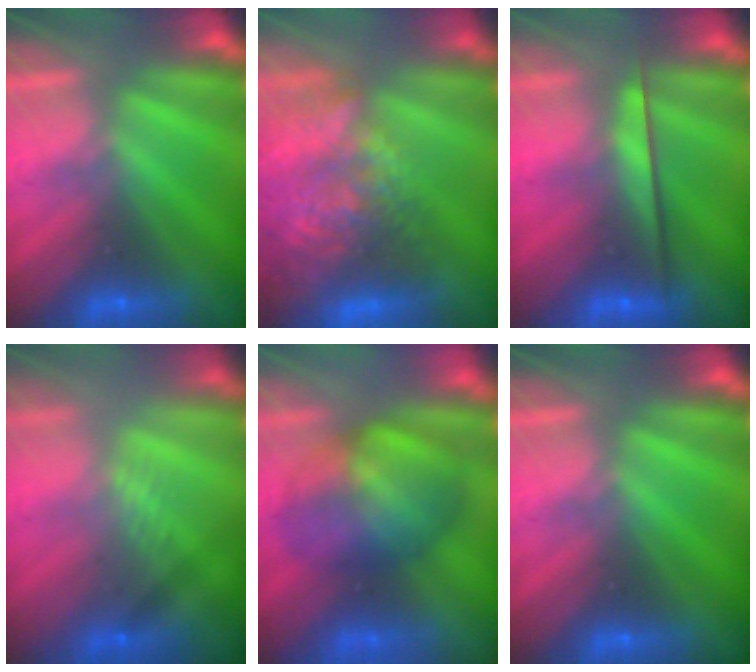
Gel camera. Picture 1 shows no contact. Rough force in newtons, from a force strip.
{"total": 10.5}
{"total": 2.3}
{"total": 2.3}
{"total": 8.0}
{"total": 0.0}